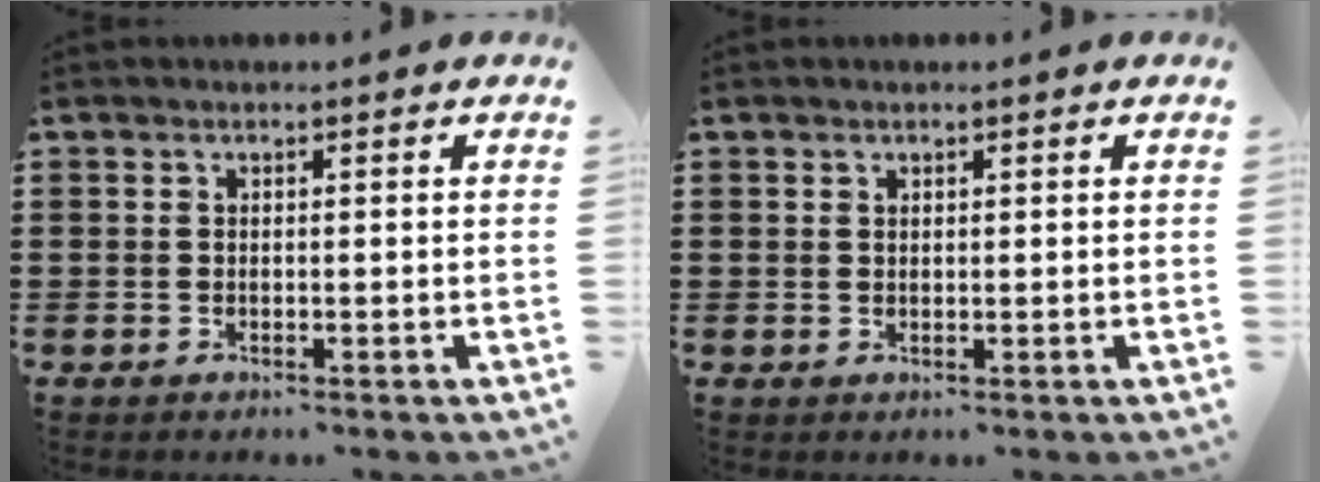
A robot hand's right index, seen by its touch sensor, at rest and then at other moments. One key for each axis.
{"total": 0.6, "fx": 0.5, "fy": 0.4, "fz": 0.1, "tx": -0.004, "ty": 0.000, "tz": 0.010}